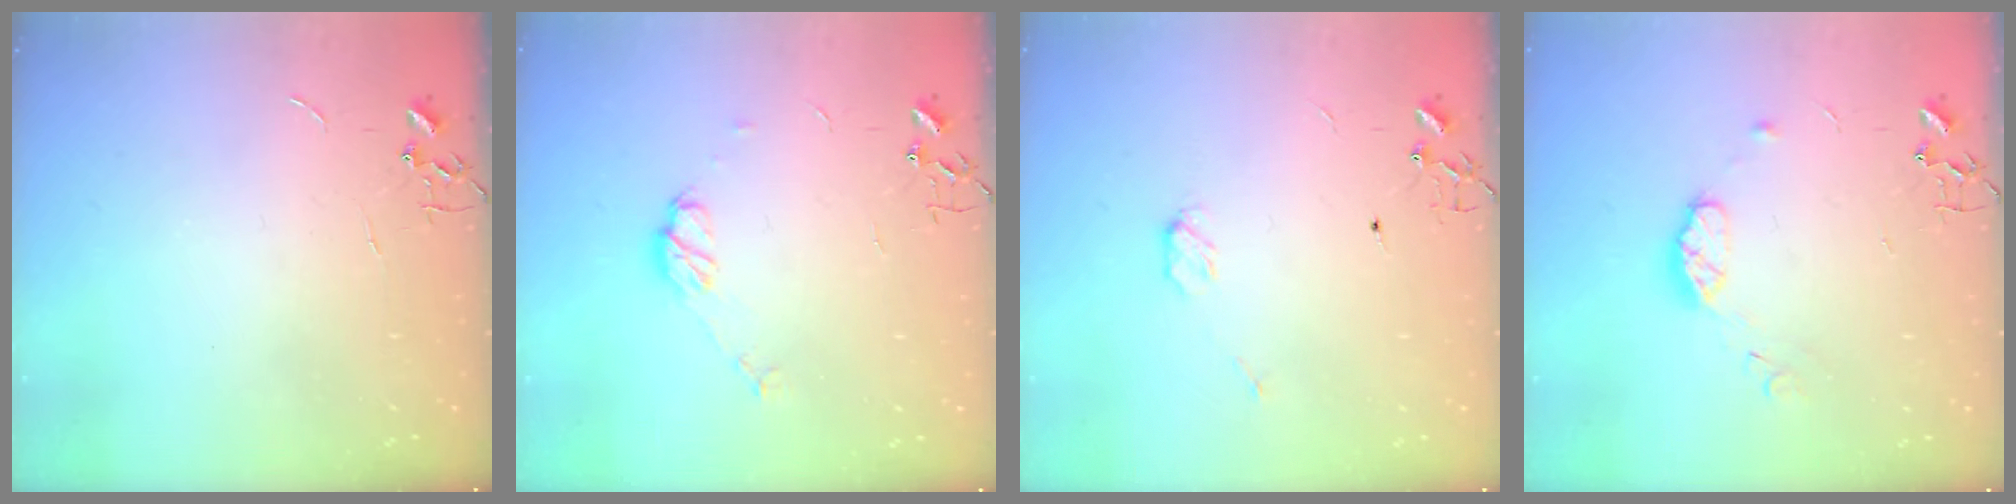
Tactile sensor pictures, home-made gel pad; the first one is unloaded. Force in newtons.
{"total": 7.6, "press": 7.6, "slide": 0.3}
{"total": 4.0, "press": 4.0, "slide": 0.2}
{"total": 7.8, "press": 7.8, "slide": 0.6}